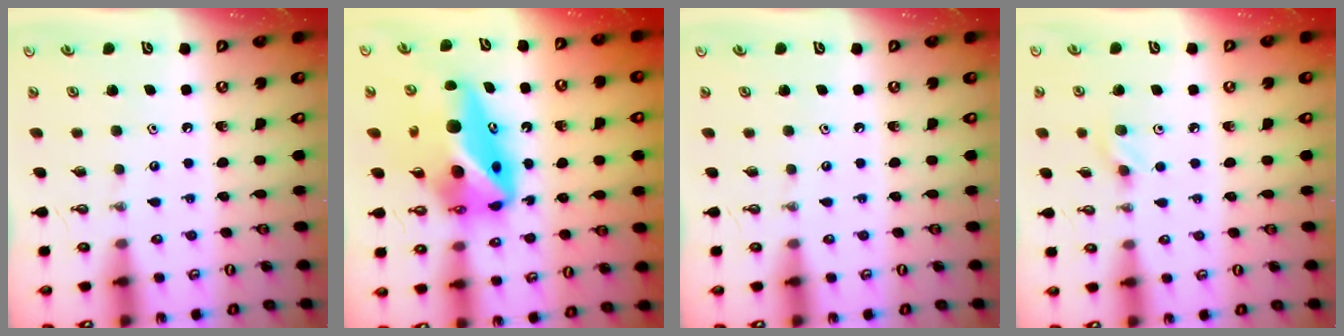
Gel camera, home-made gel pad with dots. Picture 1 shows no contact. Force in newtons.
{"total": 15.5, "press": 15.2, "slide": 3.1}
{"total": 0.0}
{"total": 5.7, "press": 5.5, "slide": 1.6}